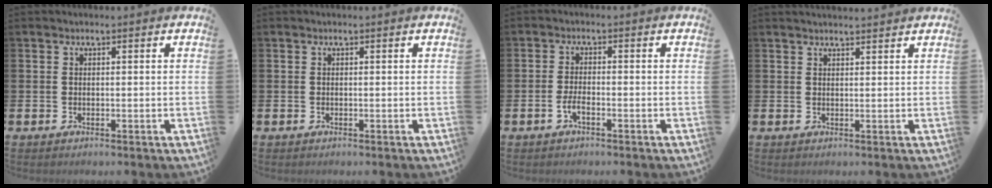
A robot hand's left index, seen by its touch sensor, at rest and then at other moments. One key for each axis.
{"total": 0.0}
{"total": 2.0, "fx": -1.0, "fy": 0.5, "fz": 1.6, "tx": -0.030, "ty": 0.001, "tz": -0.019}
{"total": 1.7, "fx": 1.7, "fy": 0.0, "fz": 0.1, "tx": 0.011, "ty": -0.012, "tz": 0.028}